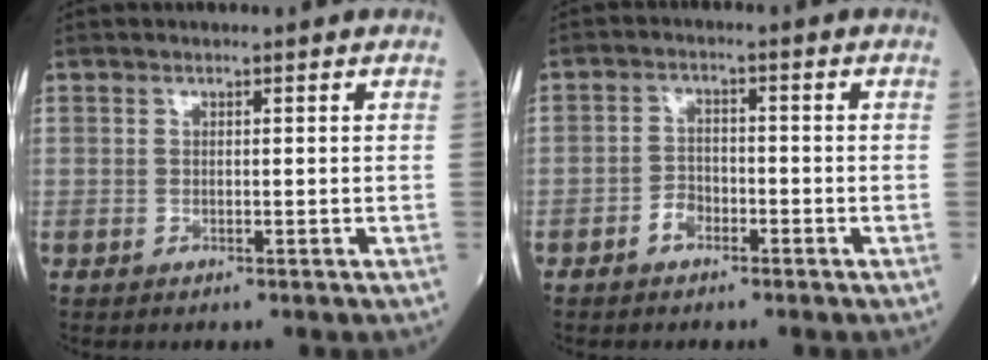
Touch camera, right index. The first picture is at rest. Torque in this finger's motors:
{"motor_torque": [0.02, -0.03, -0.13, -0.14]}